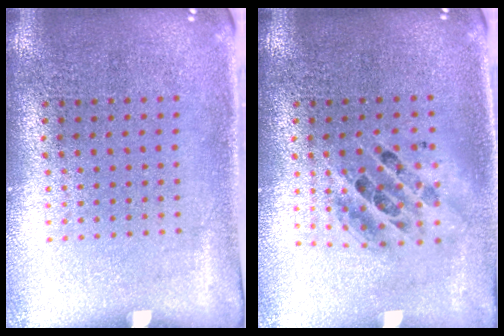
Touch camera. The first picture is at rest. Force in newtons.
{"total": 1.3, "press": 1.1, "slide": 0.7}